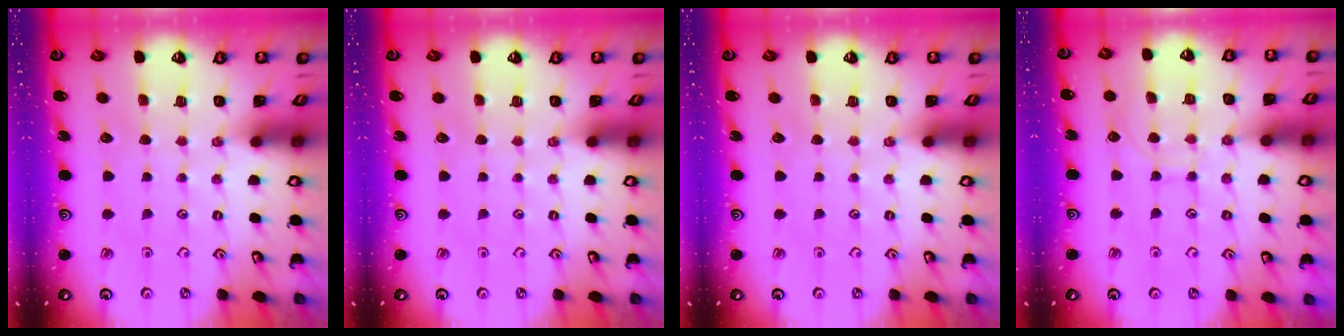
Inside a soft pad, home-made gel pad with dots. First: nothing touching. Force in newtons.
{"total": 0.0}
{"total": 0.0}
{"total": 7.3, "press": 7.3, "slide": 0.6}